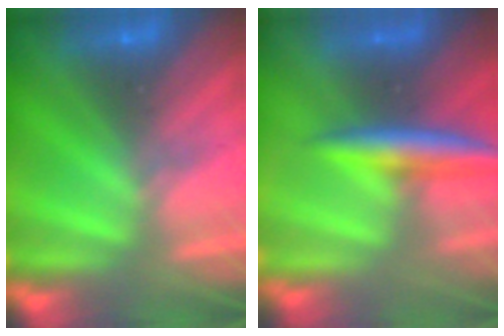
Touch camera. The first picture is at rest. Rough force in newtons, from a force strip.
{"total": 9.6}